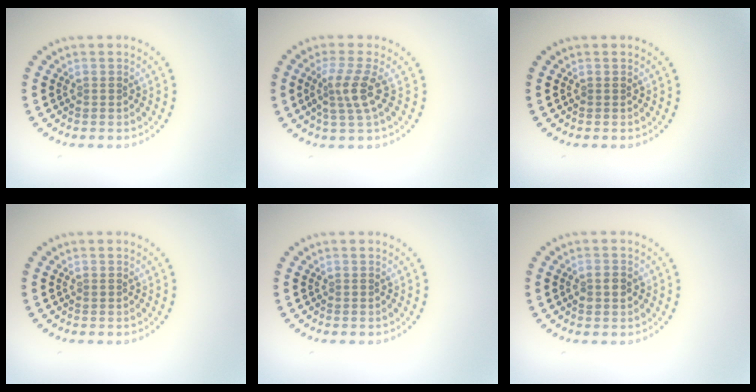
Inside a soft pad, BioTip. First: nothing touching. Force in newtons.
{"total": 2.8, "press": 2.1, "slide": 1.9}
{"total": 0.0}
{"total": 0.0}
{"total": 0.0}
{"total": 1.5, "press": 1.4, "slide": 0.5}